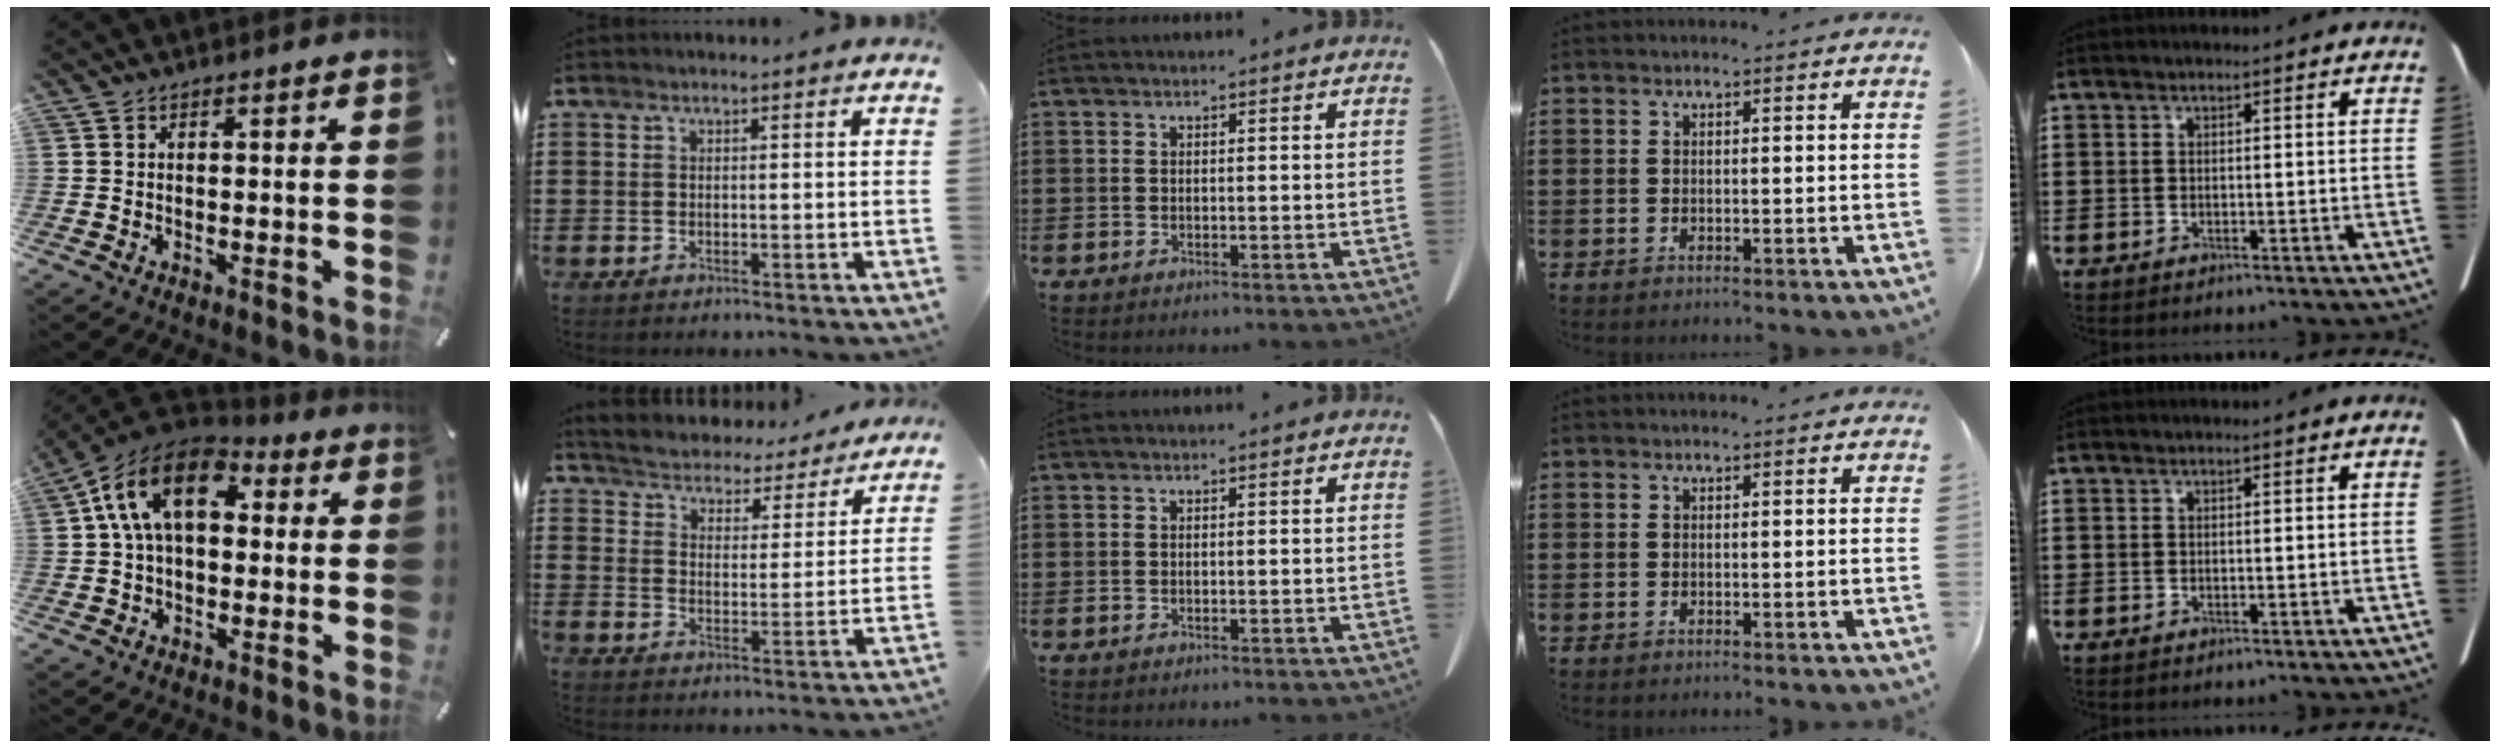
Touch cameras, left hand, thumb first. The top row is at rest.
{"thumb": {"total": 15.0, "force": [4.3, 9.4, 10.9], "torque": [-0.207, 0.001, 0.076]}, "index": {"total": 4.1, "force": [4.1, 0.0, -0.2], "torque": [-0.024, -0.039, 0.063]}}